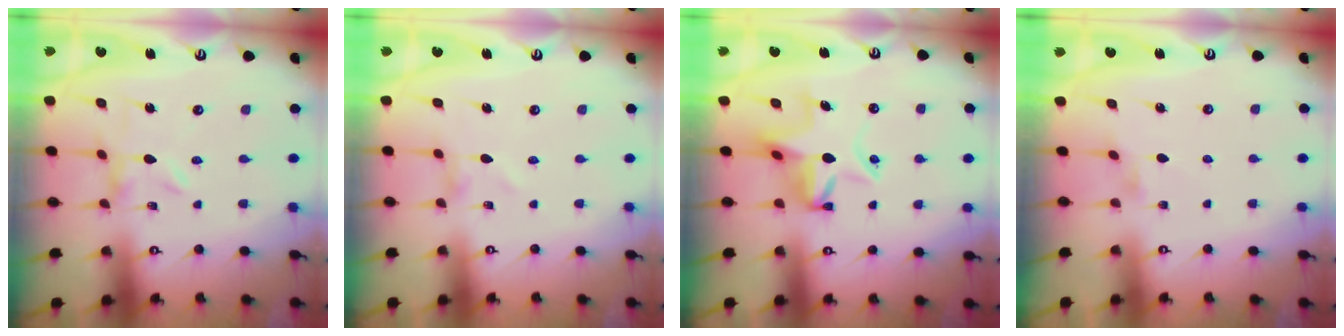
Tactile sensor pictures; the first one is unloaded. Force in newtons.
{"total": 0.0}
{"total": 8.6, "press": 8.5, "slide": 1.3}
{"total": 0.9, "press": 0.8, "slide": 0.3}